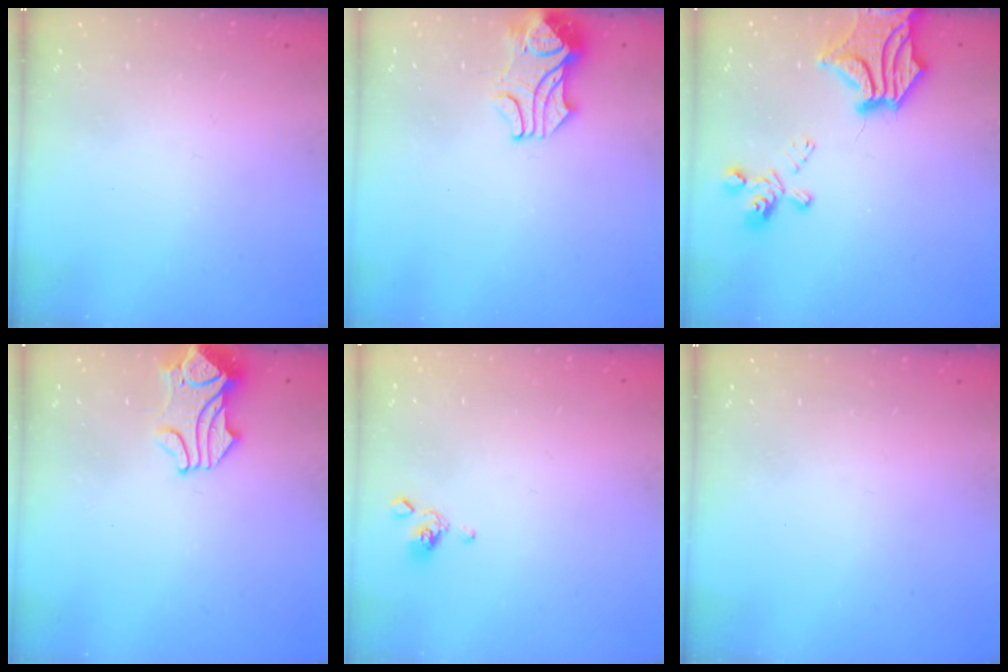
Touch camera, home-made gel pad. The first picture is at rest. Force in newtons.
{"total": 2.5, "press": 2.3, "slide": 1.0}
{"total": 7.2, "press": 6.2, "slide": 3.6}
{"total": 3.0, "press": 2.8, "slide": 0.9}
{"total": 2.3, "press": 2.2, "slide": 0.5}
{"total": 0.0}